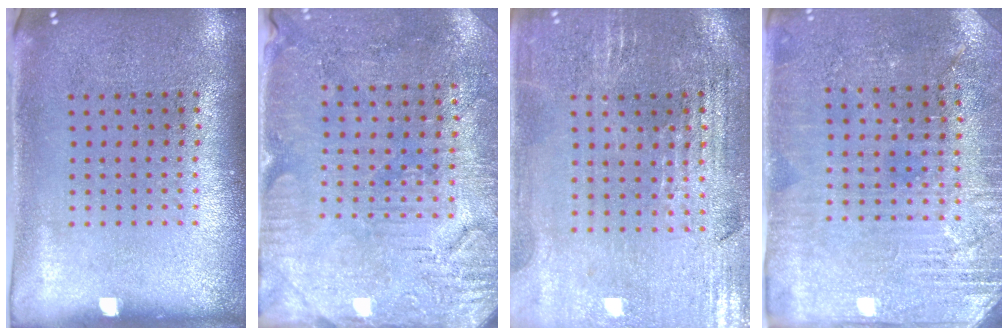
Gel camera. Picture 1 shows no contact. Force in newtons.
{"total": 3.0, "press": 2.8, "slide": 0.9}
{"total": 1.3, "press": 1.3, "slide": 0.3}
{"total": 2.9, "press": 2.8, "slide": 0.4}